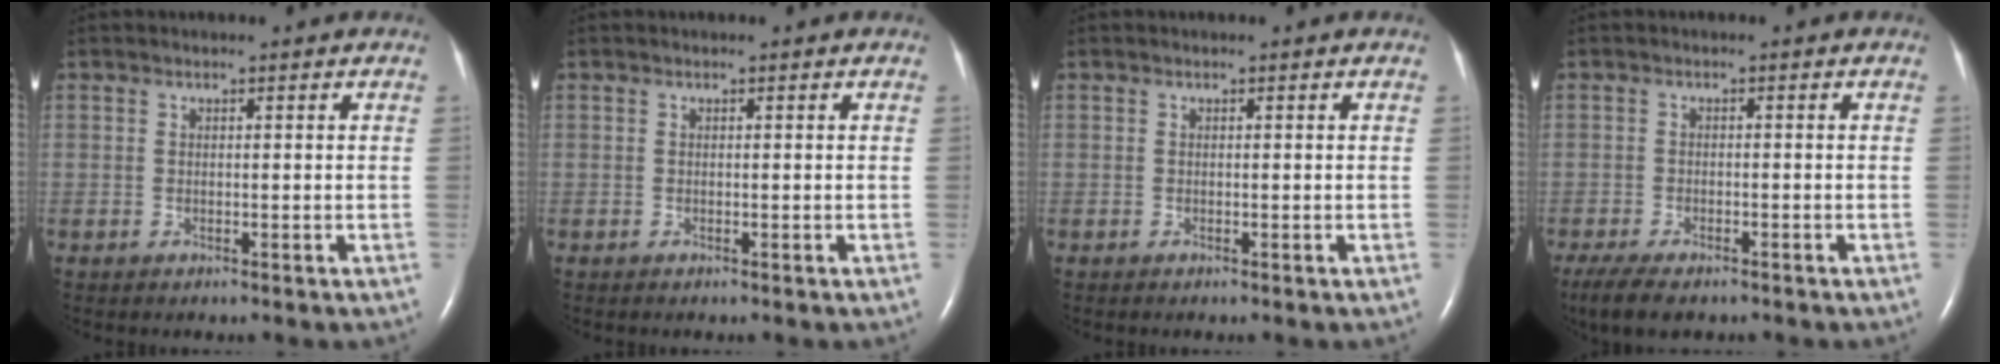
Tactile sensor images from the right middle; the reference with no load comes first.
{"total": 0.0}
{"total": 0.0}
{"total": 6.1, "force": [-4.5, 1.9, 3.7], "torque": [-0.069, -0.017, -0.071]}